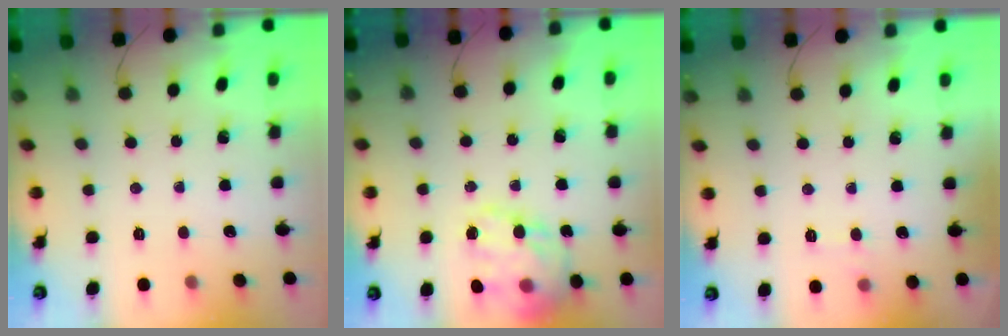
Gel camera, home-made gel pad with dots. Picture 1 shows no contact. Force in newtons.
{"total": 20.2, "press": 19.8, "slide": 4.2}
{"total": 5.6, "press": 5.4, "slide": 1.7}